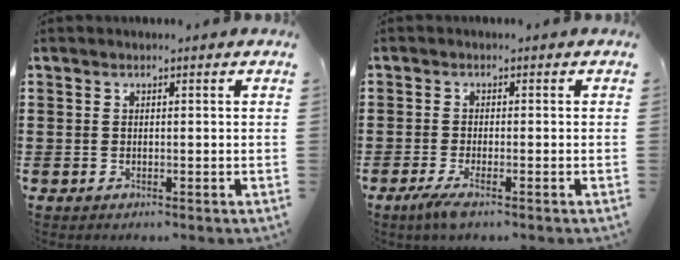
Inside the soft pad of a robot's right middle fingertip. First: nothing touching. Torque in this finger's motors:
{"motor_torque": [1.20, 0.36, 0.15, 0.11]}